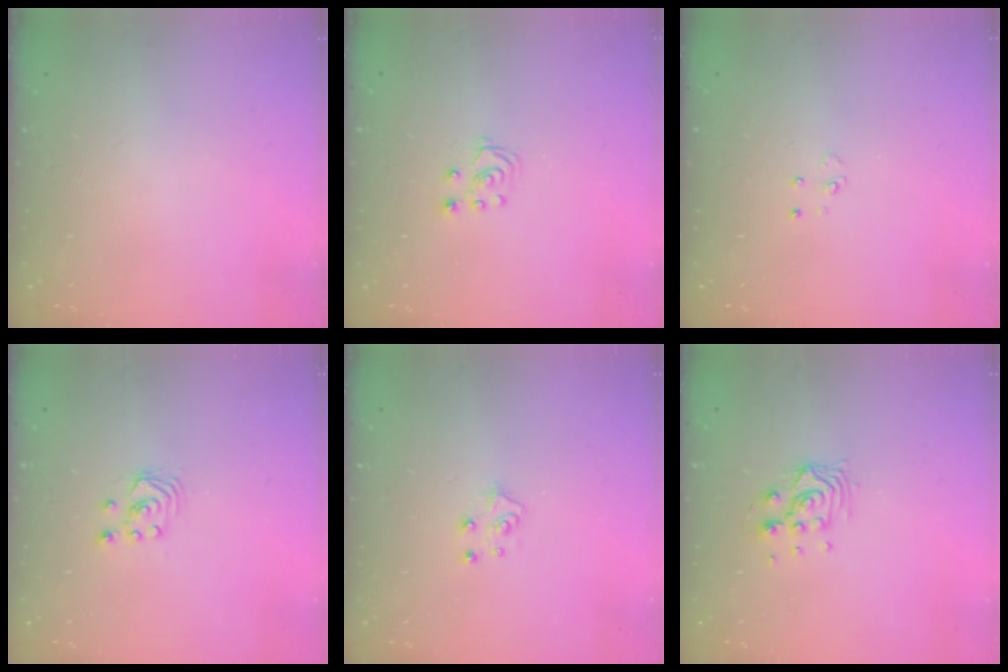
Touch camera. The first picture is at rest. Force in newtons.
{"total": 3.1, "press": 3.1, "slide": 0.2}
{"total": 3.3, "press": 3.3, "slide": 0.4}
{"total": 2.6, "press": 2.6, "slide": 0.3}
{"total": 4.3, "press": 4.3, "slide": 0.4}
{"total": 6.9, "press": 6.9, "slide": 0.7}